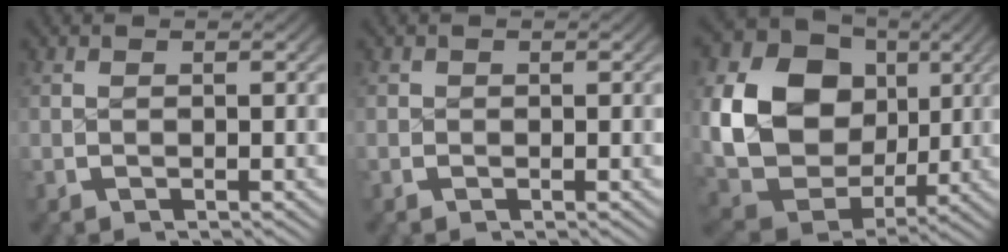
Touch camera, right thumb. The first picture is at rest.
{"total": 0.7, "force": [0.1, 0.4, -0.6], "torque": [0.014, 0.000, 0.001]}
{"total": 16.8, "force": [1.2, 13.6, 9.7], "torque": [-0.217, -0.051, 0.035]}